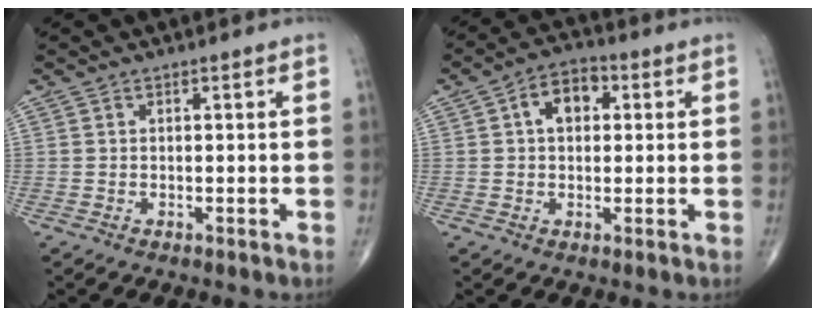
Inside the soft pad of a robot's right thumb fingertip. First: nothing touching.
{"total": 6.7, "force": [1.5, 4.5, 4.7], "torque": [-0.061, 0.013, 0.015]}